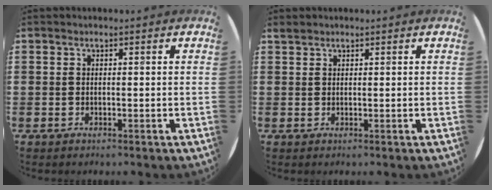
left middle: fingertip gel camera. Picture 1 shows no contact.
{"total": 0.8, "force": [0.7, 0.2, -0.1], "torque": [0.001, 0.002, 0.015]}